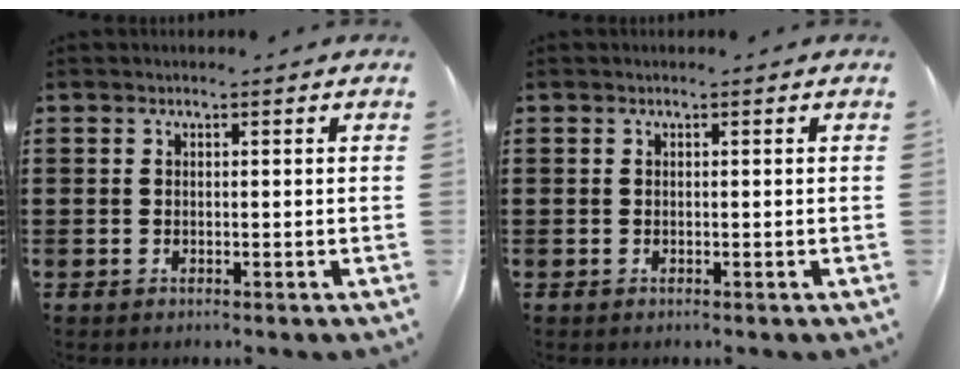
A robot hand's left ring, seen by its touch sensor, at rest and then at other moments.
{"total": 0.0}